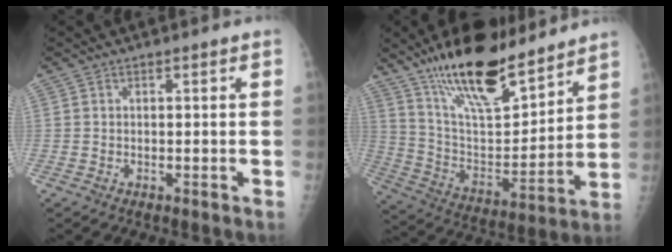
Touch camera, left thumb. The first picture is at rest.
{"total": 22.4, "force": [16.7, 7.1, 13.2], "torque": [-0.187, -0.081, 0.292]}